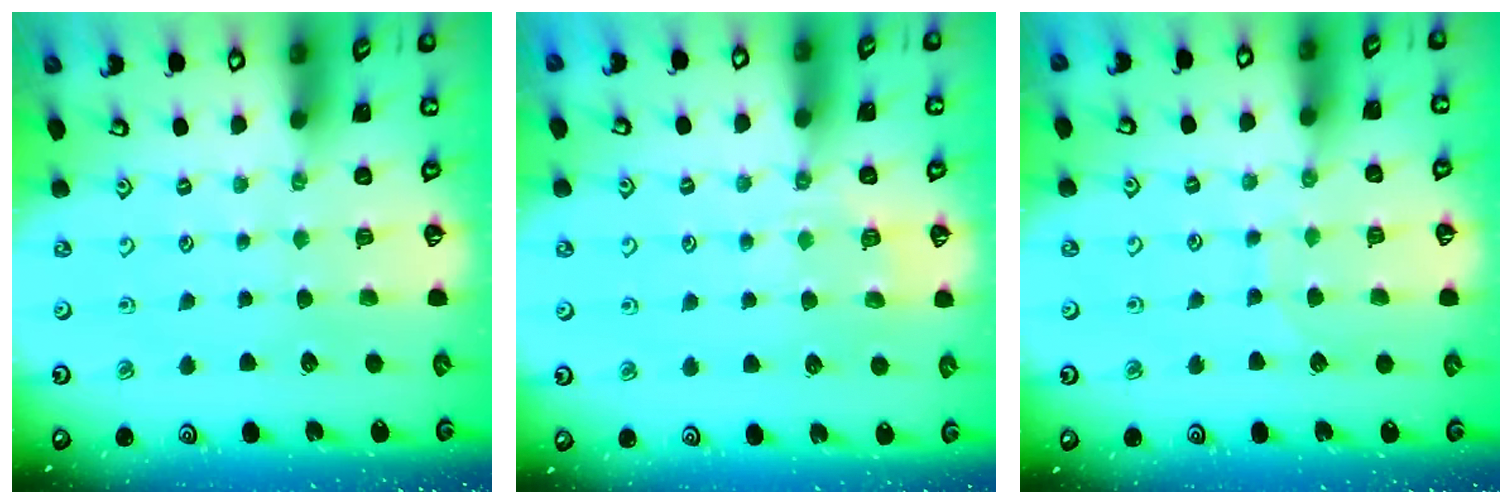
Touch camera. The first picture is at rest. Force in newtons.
{"total": 5.2, "press": 5.1, "slide": 1.0}
{"total": 5.7, "press": 5.7, "slide": 0.6}